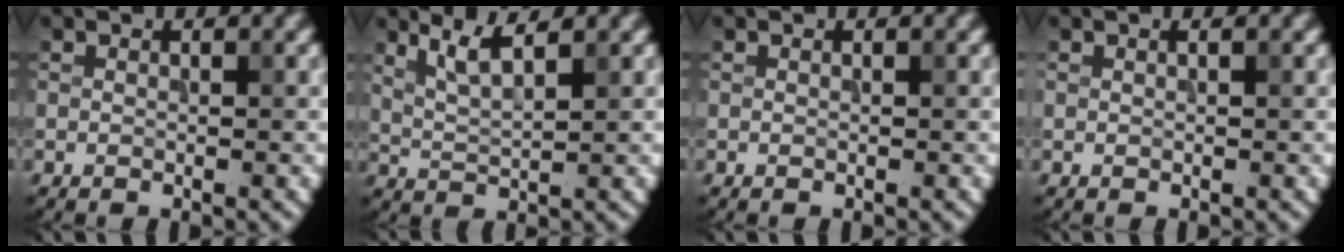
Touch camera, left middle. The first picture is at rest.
{"total": 2.9, "force": [1.8, 0.6, 2.2], "torque": [-0.044, -0.001, 0.040]}
{"total": 0.0}
{"total": 0.0}